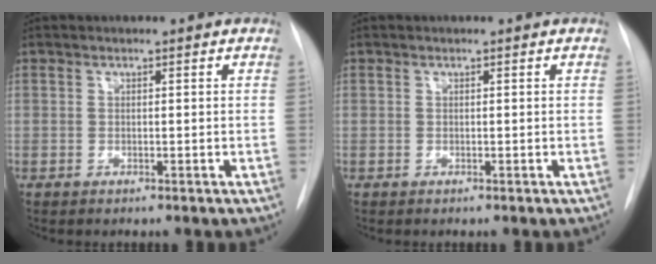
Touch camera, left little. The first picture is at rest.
{"total": 0.0}